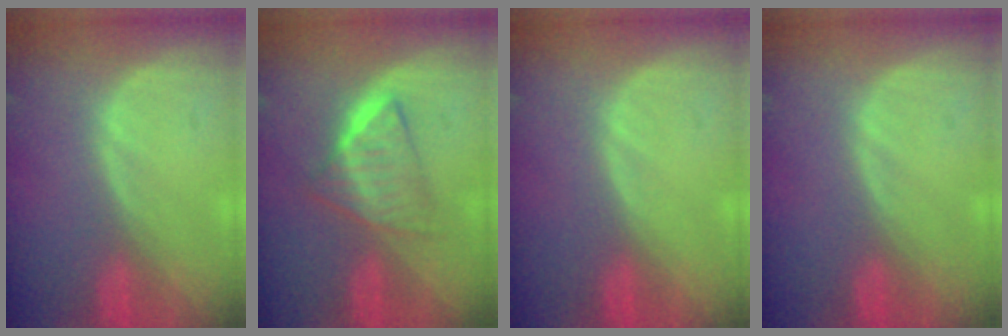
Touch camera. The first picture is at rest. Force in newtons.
{"total": 6.2, "press": 5.4, "slide": 3.0}
{"total": 0.0}
{"total": 0.0}